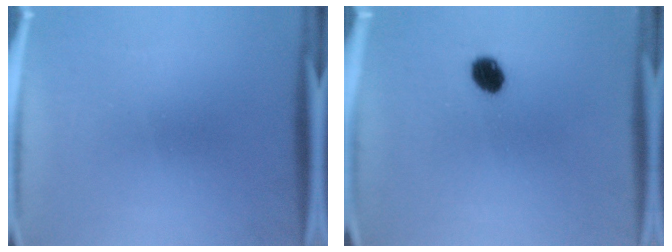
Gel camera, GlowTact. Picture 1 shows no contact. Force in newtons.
{"total": 4.3}